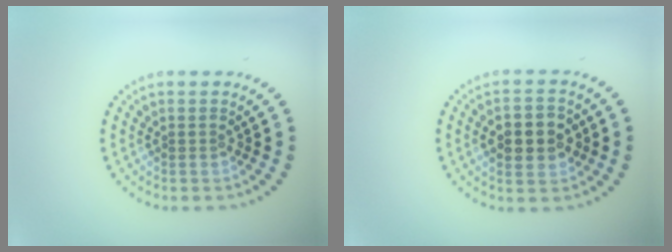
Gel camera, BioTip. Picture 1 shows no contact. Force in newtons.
{"total": 3.8, "press": 3.8, "slide": 0.2}